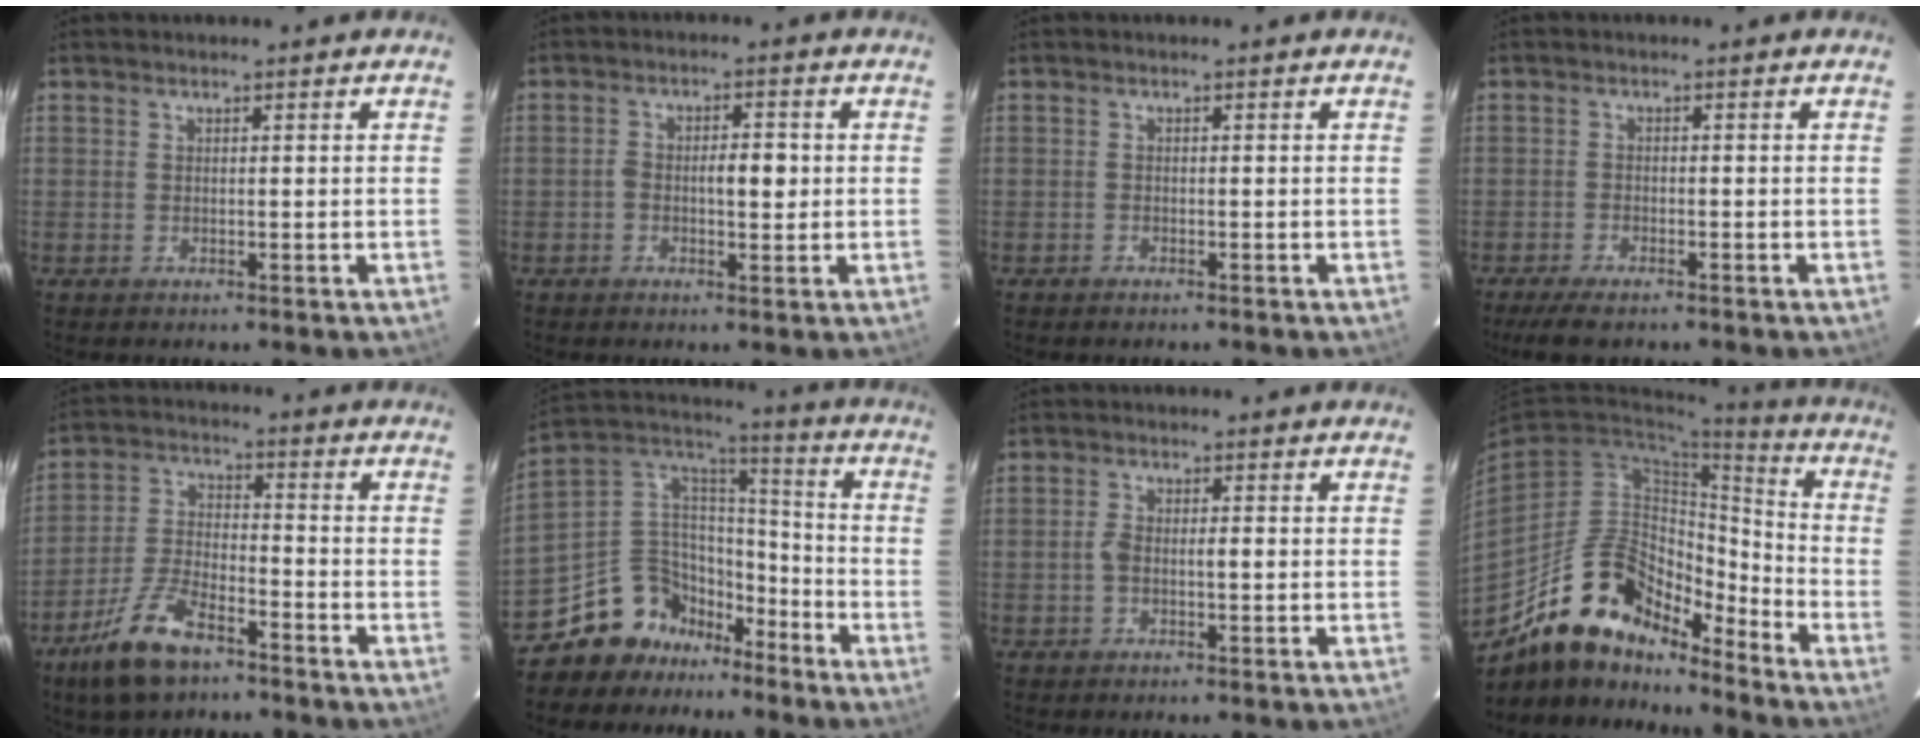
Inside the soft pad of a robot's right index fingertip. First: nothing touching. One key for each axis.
{"total": 4.5, "fx": -0.4, "fy": 1.8, "fz": 4.1, "tx": -0.072, "ty": 0.015, "tz": -0.003}
{"total": 1.1, "fx": -1.0, "fy": 0.3, "fz": 0.3, "tx": -0.006, "ty": -0.003, "tz": -0.010}
{"total": 4.9, "fx": -4.0, "fy": 1.3, "fz": 2.6, "tx": -0.044, "ty": -0.011, "tz": -0.062}
{"total": 10.7, "fx": -7.2, "fy": 3.5, "fz": 7.0, "tx": -0.153, "ty": -0.012, "tz": -0.139}
{"total": 12.6, "fx": -9.2, "fy": 8.5, "fz": 1.4, "tx": -0.026, "ty": 0.107, "tz": -0.160}
{"total": 2.9, "fx": -0.4, "fy": 1.1, "fz": 2.7, "tx": -0.060, "ty": 0.012, "tz": -0.007}
{"total": 15.6, "fx": -13.0, "fy": 6.0, "fz": 6.3, "tx": -0.104, "ty": 0.046, "tz": -0.227}